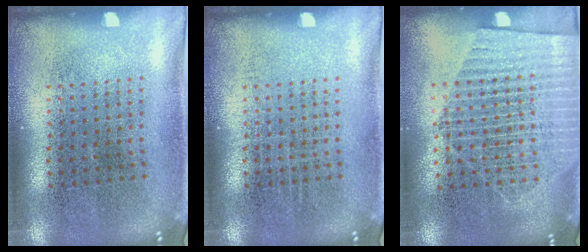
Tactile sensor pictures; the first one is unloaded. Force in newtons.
{"total": 0.0}
{"total": 1.5, "press": 1.3, "slide": 0.7}